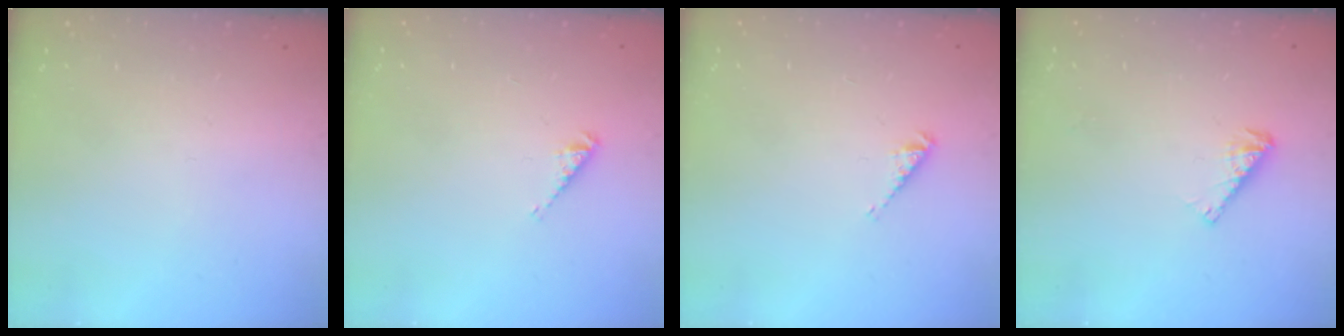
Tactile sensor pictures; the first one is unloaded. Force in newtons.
{"total": 2.9, "press": 2.9, "slide": 0.5}
{"total": 2.9, "press": 2.9, "slide": 0.5}
{"total": 3.9, "press": 3.9, "slide": 0.5}